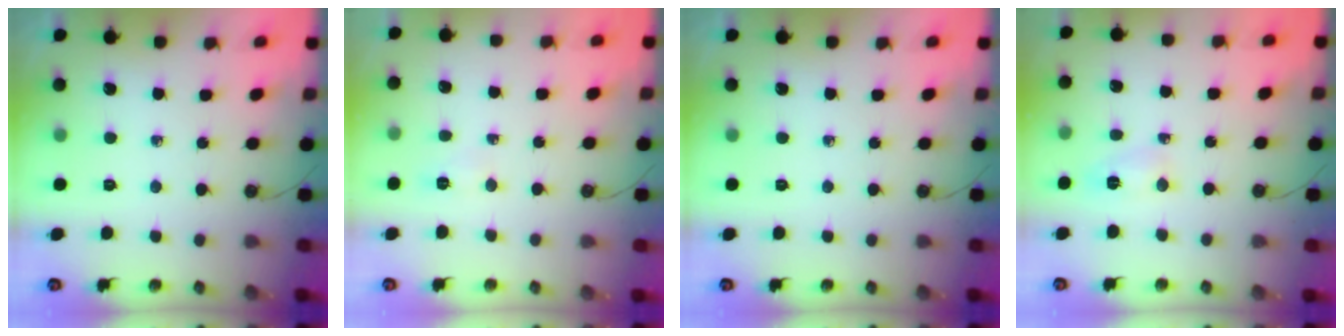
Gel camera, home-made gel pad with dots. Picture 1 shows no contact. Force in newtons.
{"total": 4.4, "press": 2.8, "slide": 3.5}
{"total": 0.0}
{"total": 2.9, "press": 2.7, "slide": 1.0}